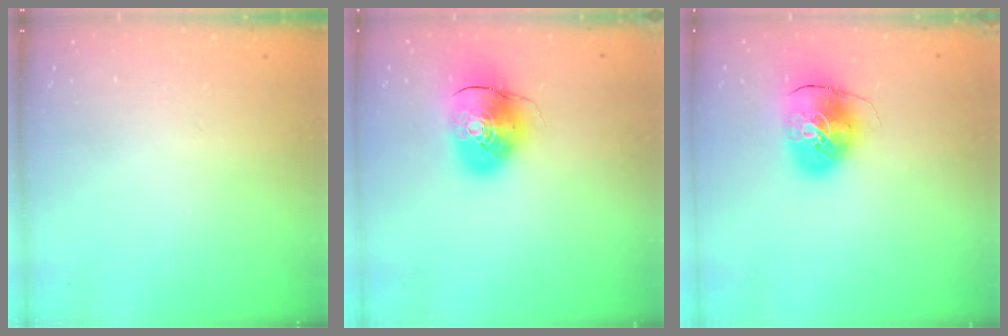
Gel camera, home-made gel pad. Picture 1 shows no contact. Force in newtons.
{"total": 10.7, "press": 10.6, "slide": 1.8}
{"total": 10.4, "press": 10.2, "slide": 1.8}